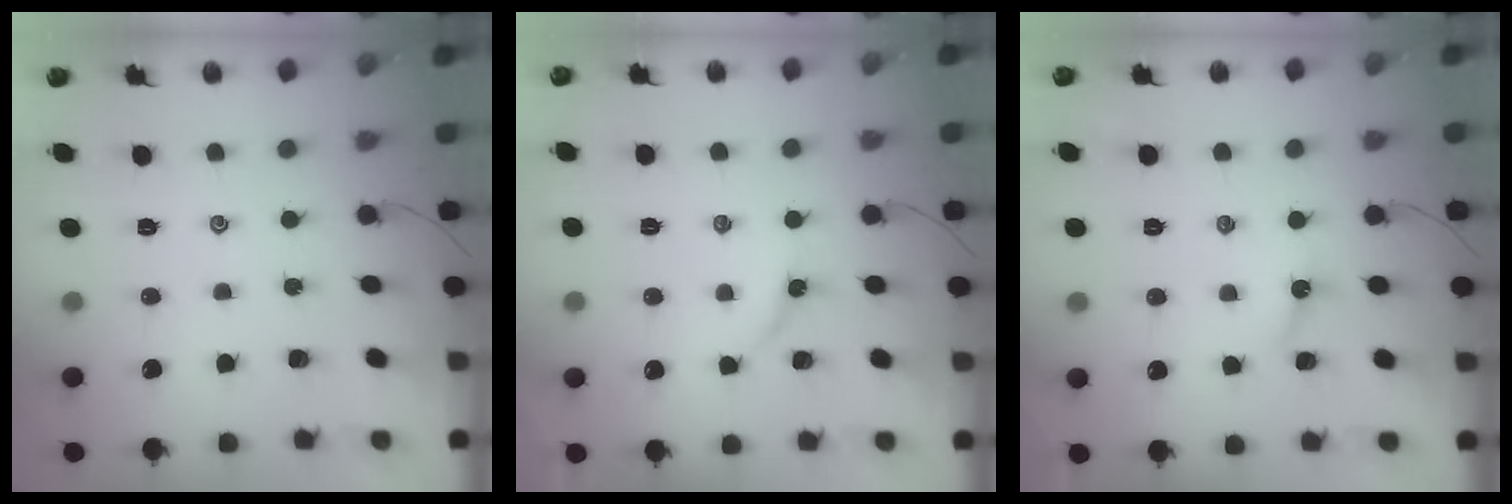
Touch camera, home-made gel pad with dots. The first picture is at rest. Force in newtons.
{"total": 2.9, "press": 2.9, "slide": 0.3}
{"total": 2.6, "press": 2.6, "slide": 0.3}